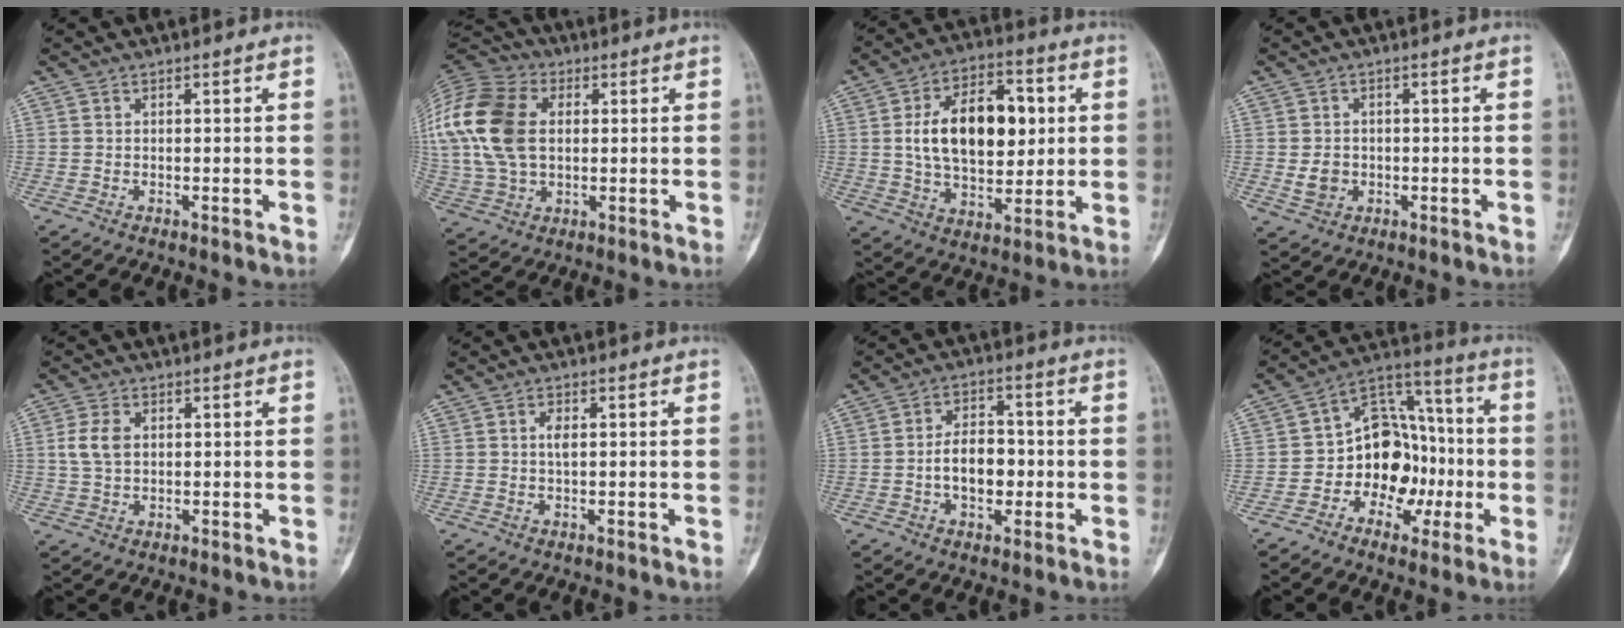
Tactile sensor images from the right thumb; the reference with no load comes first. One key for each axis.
{"total": 24.2, "fx": 3.8, "fy": 16.8, "fz": 17.0, "tx": -0.403, "ty": 0.027, "tz": 0.075}
{"total": 18.2, "fx": 2.7, "fy": 10.7, "fz": 14.5, "tx": -0.202, "ty": 0.004, "tz": 0.046}
{"total": 3.7, "fx": -0.6, "fy": 3.1, "fz": 1.8, "tx": -0.017, "ty": 0.002, "tz": -0.004}
{"total": 5.1, "fx": 1.0, "fy": 3.4, "fz": 3.7, "tx": -0.076, "ty": 0.003, "tz": 0.021}
{"total": 1.9, "fx": 0.2, "fy": 0.8, "fz": 1.7, "tx": -0.027, "ty": 0.002, "tz": 0.002}
{"total": 8.0, "fx": -1.4, "fy": 5.1, "fz": 6.1, "tx": -0.073, "ty": 0.016, "tz": -0.029}
{"total": 15.4, "fx": -3.4, "fy": 11.6, "fz": 9.6, "tx": -0.092, "ty": 0.053, "tz": -0.060}